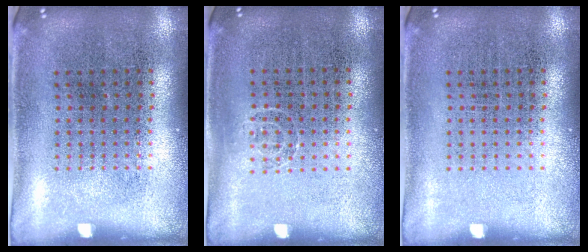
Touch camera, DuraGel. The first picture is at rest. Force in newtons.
{"total": 0.7, "press": 0.5, "slide": 0.5}
{"total": 0.0}